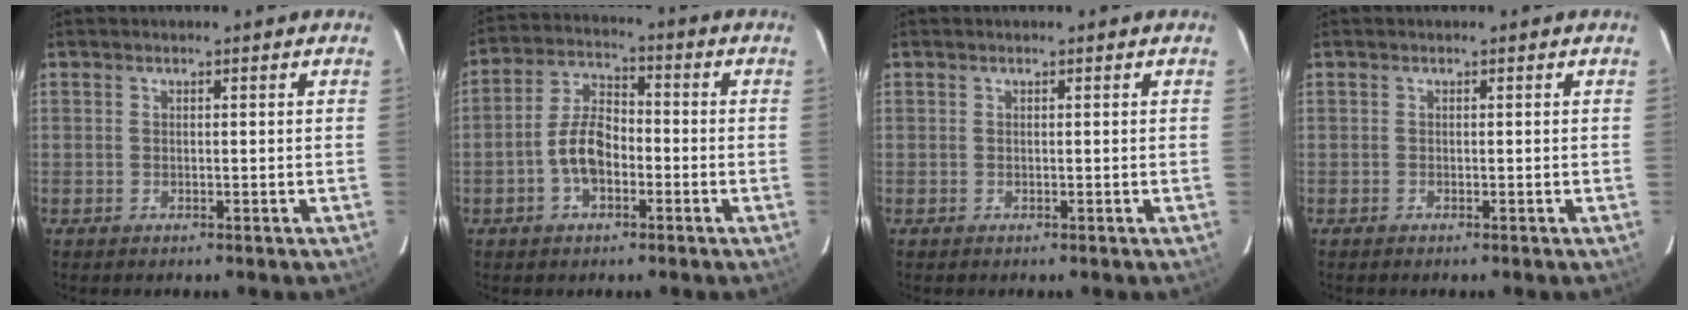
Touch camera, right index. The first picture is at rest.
{"total": 8.0, "force": [-2.7, 4.5, 6.0], "torque": [-0.124, 0.018, -0.047]}
{"total": 0.0}
{"total": 0.0}